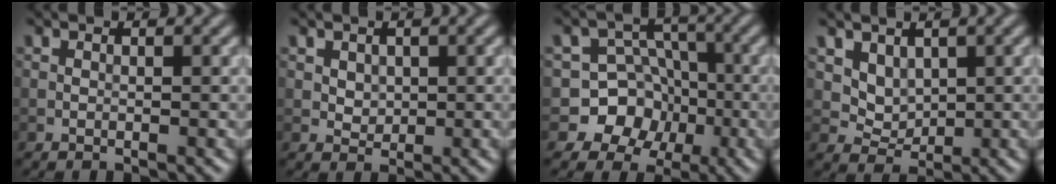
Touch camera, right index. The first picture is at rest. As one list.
[{"total": 1.3, "force": [0.4, 1.1, 0.5], "torque": [-0.012, -0.005, 0.012]}, {"total": 7.9, "force": [-3.0, 7.2, 1.4], "torque": [0.002, 0.007, -0.075]}, {"total": 2.8, "force": [1.3, 2.1, 1.3], "torque": [-0.032, -0.018, 0.044]}]